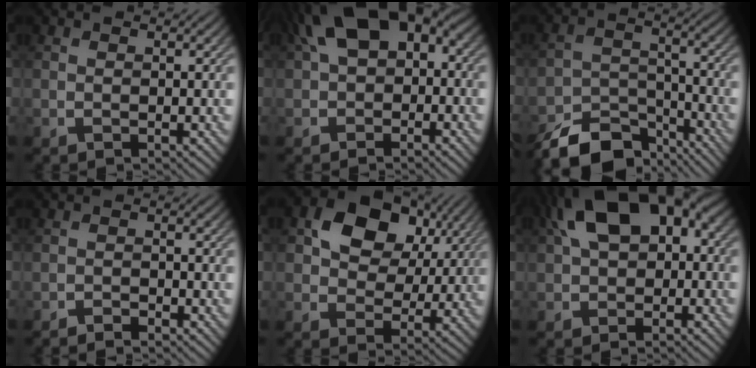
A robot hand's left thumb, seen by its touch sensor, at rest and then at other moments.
{"total": 10.3, "force": [2.2, 6.3, 7.9], "torque": [-0.138, 0.007, 0.027]}
{"total": 11.3, "force": [-9.1, 4.7, 4.7], "torque": [-0.084, -0.018, -0.150]}
{"total": 1.5, "force": [-1.4, 0.2, 0.4], "torque": [-0.006, 0.002, -0.026]}
{"total": 10.9, "force": [4.5, 7.5, 6.4], "torque": [-0.111, 0.006, 0.072]}
{"total": 11.8, "force": [2.6, 7.1, 9.0], "torque": [-0.156, 0.011, 0.034]}